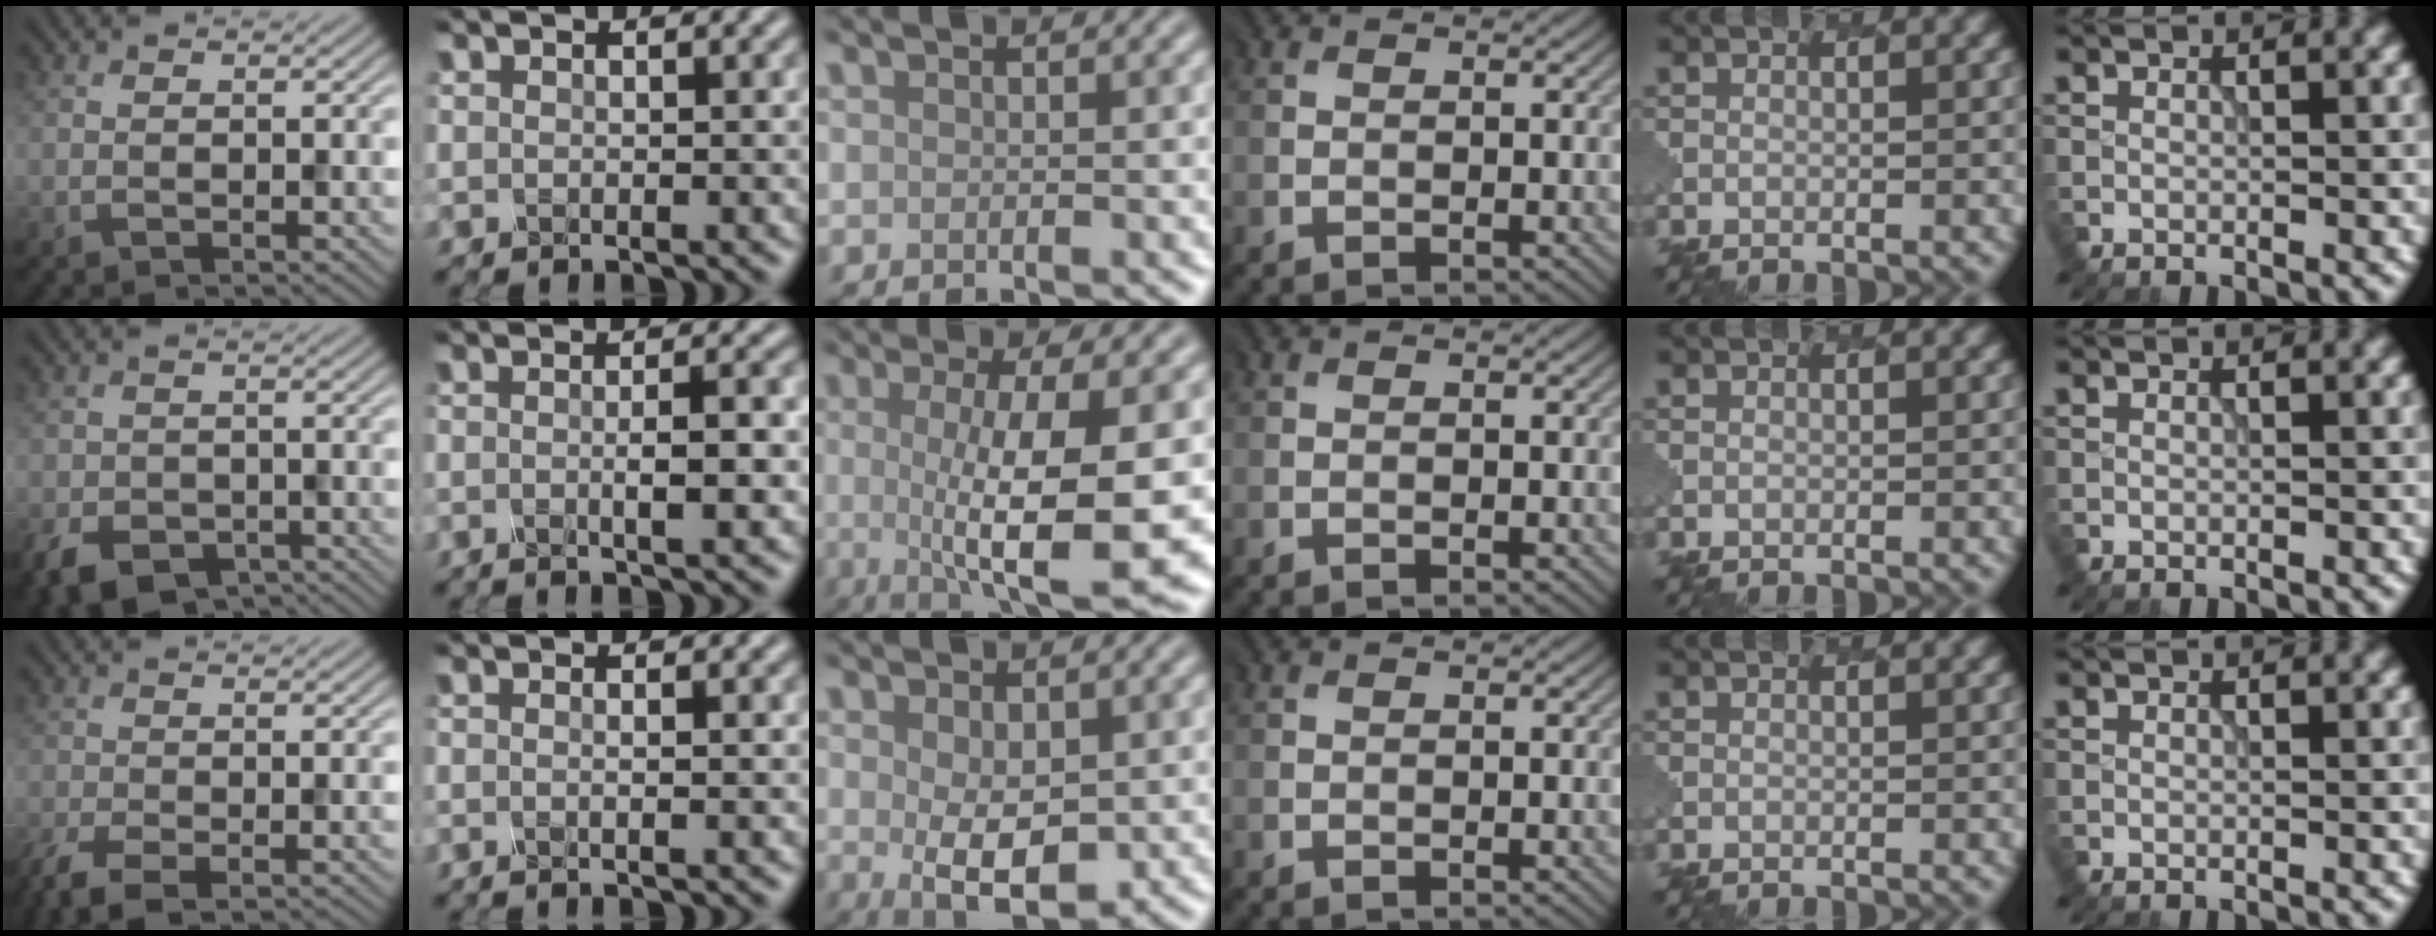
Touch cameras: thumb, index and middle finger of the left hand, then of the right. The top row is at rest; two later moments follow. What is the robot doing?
{"motion": "dispense", "object": "oil cruet"}